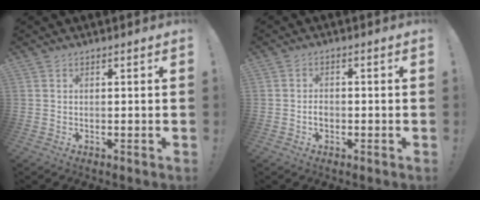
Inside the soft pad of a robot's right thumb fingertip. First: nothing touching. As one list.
[{"total": 2.0, "force": [-0.8, 1.3, 1.3], "torque": [-0.018, 0.004, -0.015]}]